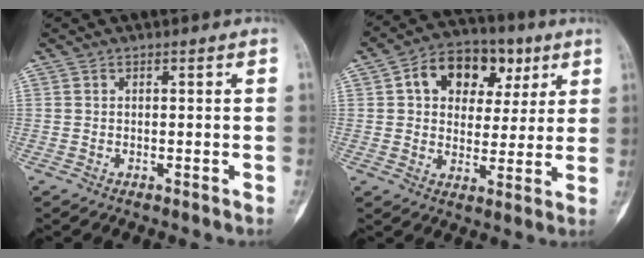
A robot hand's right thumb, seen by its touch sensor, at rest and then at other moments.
{"total": 14.2, "force": [5.1, 10.2, 8.5], "torque": [-0.088, 0.005, 0.075]}